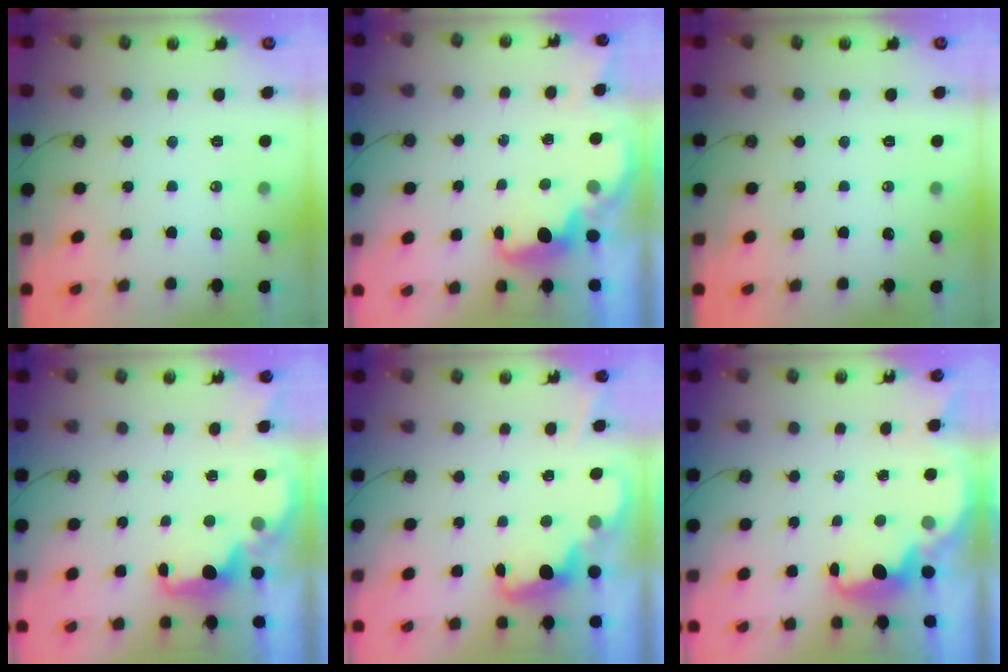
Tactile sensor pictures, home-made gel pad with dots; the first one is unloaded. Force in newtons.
{"total": 1.9, "press": 1.7, "slide": 0.8}
{"total": 0.0}
{"total": 2.0, "press": 1.8, "slide": 0.7}
{"total": 2.3, "press": 2.2, "slide": 0.5}
{"total": 2.7, "press": 2.6, "slide": 0.6}